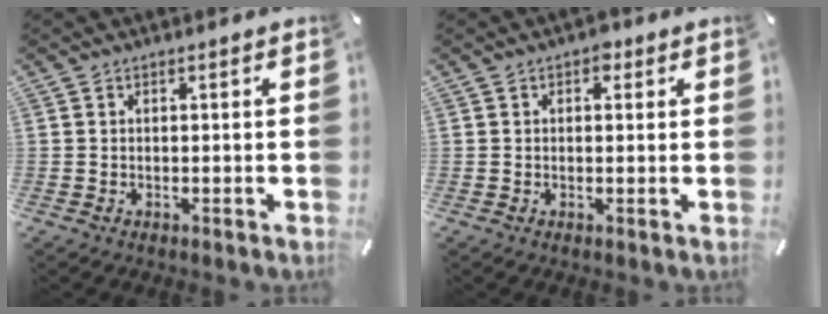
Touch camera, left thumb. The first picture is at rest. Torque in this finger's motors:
{"motor_torque": [0.14, 0.26, 0.10, -0.19, 0.03]}